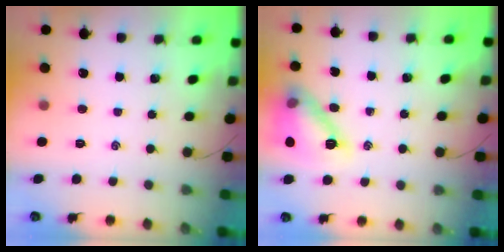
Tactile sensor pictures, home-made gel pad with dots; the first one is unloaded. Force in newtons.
{"total": 12.8, "press": 12.8, "slide": 0.5}